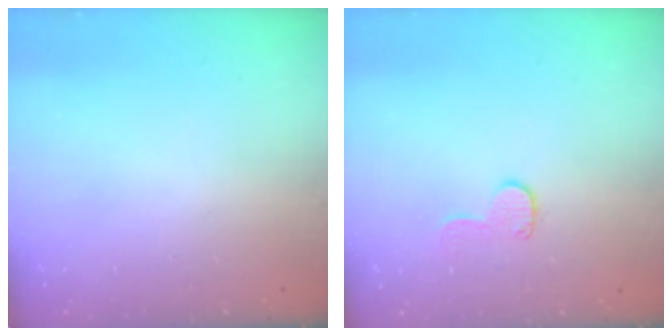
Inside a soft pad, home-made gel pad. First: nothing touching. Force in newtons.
{"total": 8.4, "press": 8.4, "slide": 0.5}